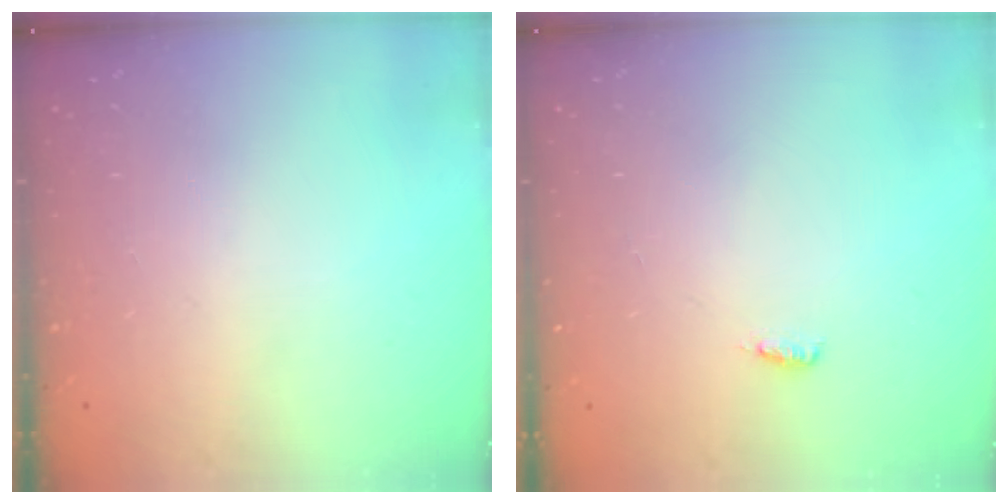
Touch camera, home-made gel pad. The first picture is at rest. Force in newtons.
{"total": 3.7, "press": 3.3, "slide": 1.7}